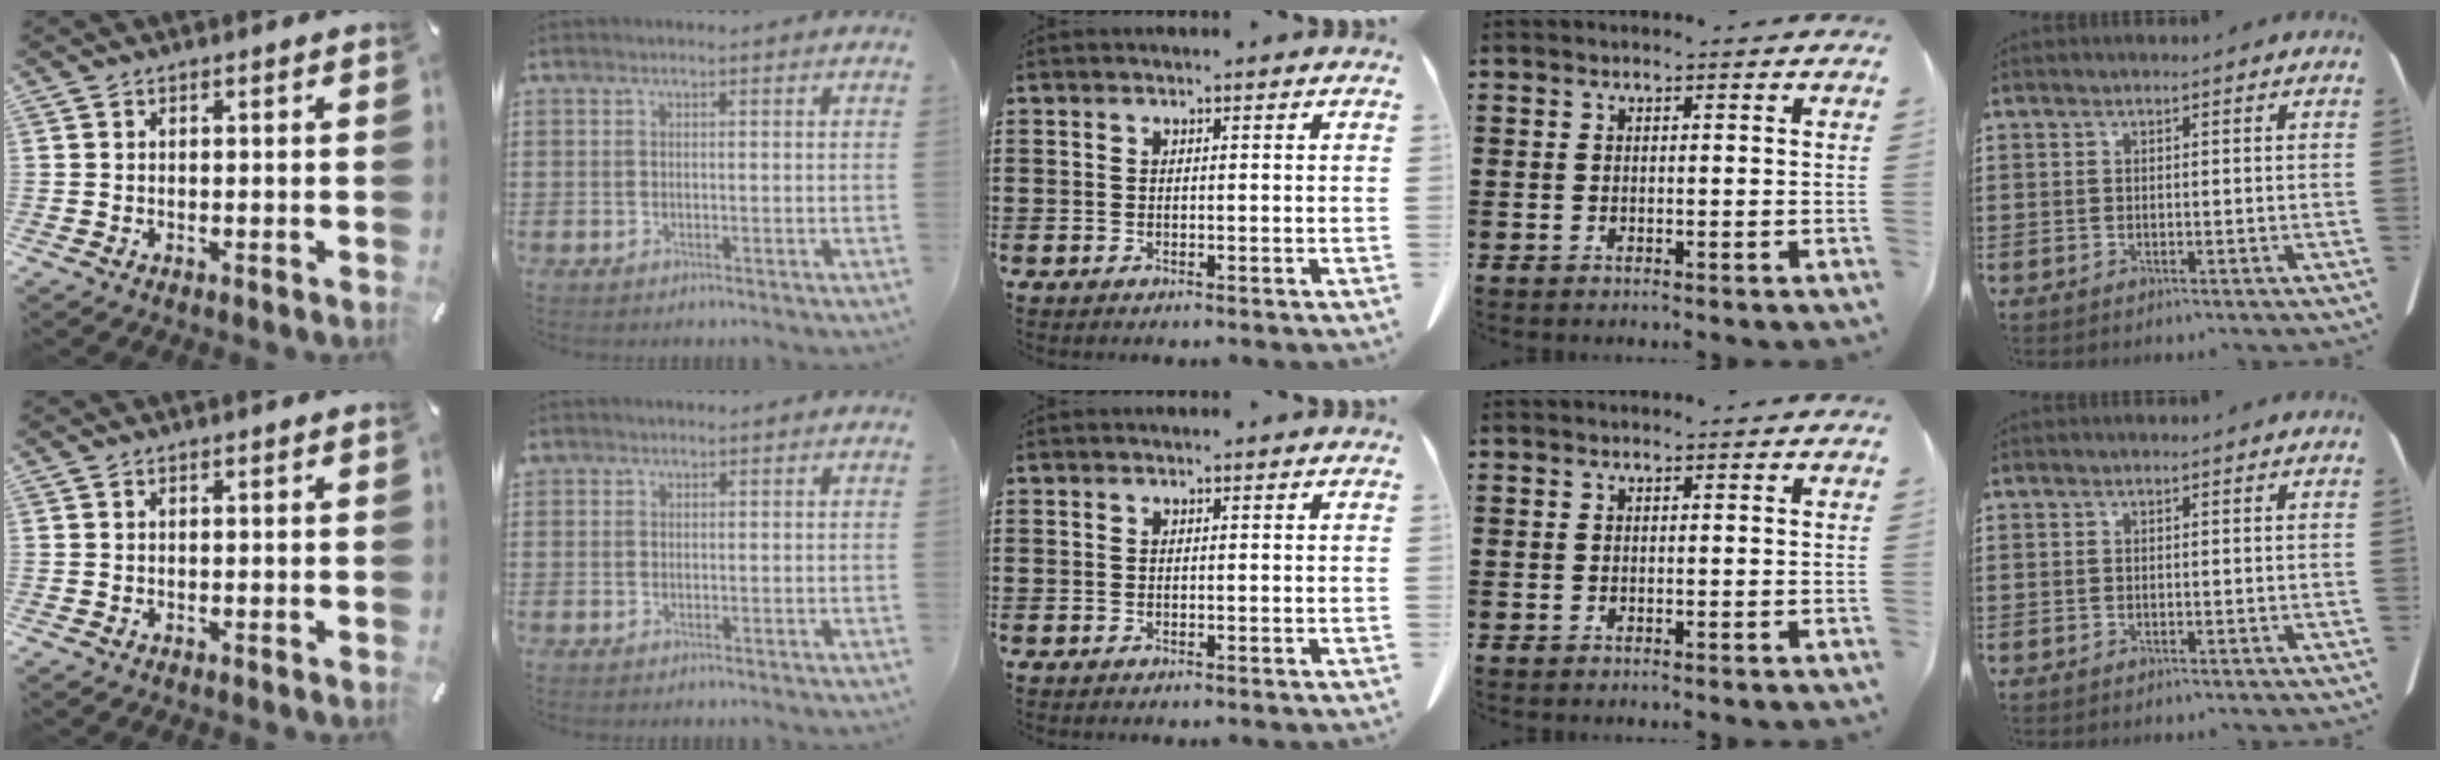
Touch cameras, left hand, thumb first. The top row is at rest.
{"index": {"total": 0.5, "force": [0.4, 0.4, 0.1], "torque": [-0.003, 0.003, 0.007]}}